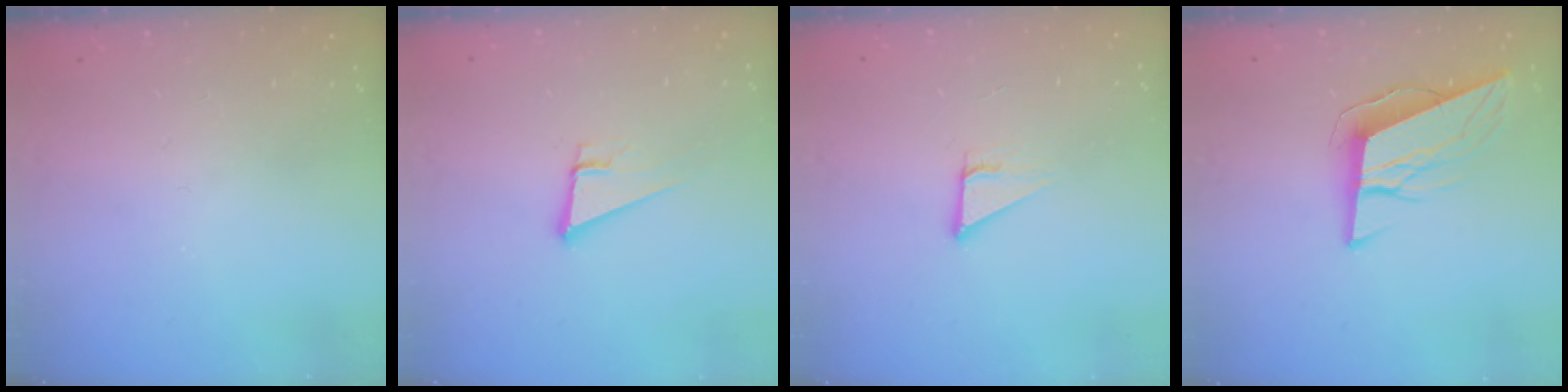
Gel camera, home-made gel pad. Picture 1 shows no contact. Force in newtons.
{"total": 6.8, "press": 6.3, "slide": 2.5}
{"total": 2.9, "press": 2.9, "slide": 0.2}
{"total": 10.7, "press": 10.2, "slide": 3.3}